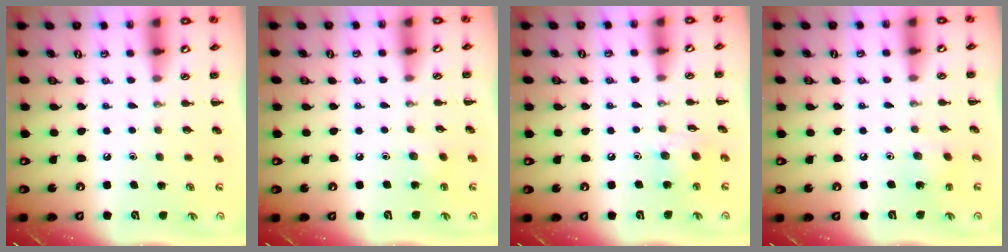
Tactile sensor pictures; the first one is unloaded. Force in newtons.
{"total": 4.3, "press": 4.1, "slide": 1.1}
{"total": 6.3, "press": 6.2, "slide": 0.7}
{"total": 2.0, "press": 1.9, "slide": 0.5}